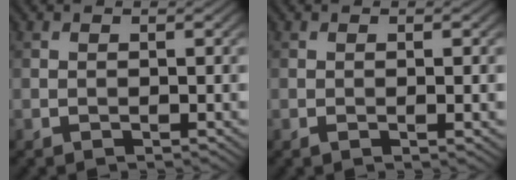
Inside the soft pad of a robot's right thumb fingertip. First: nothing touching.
{"total": 1.3, "force": [-0.3, 0.2, 1.2], "torque": [-0.022, -0.002, -0.005]}